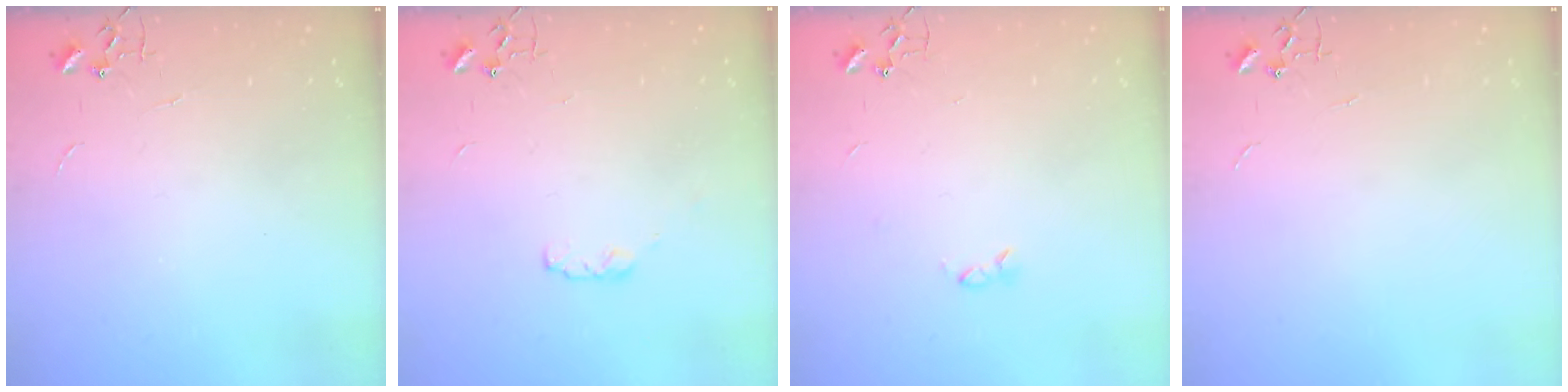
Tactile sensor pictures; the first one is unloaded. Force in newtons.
{"total": 4.2, "press": 4.1, "slide": 0.7}
{"total": 2.6, "press": 2.5, "slide": 0.5}
{"total": 0.0}